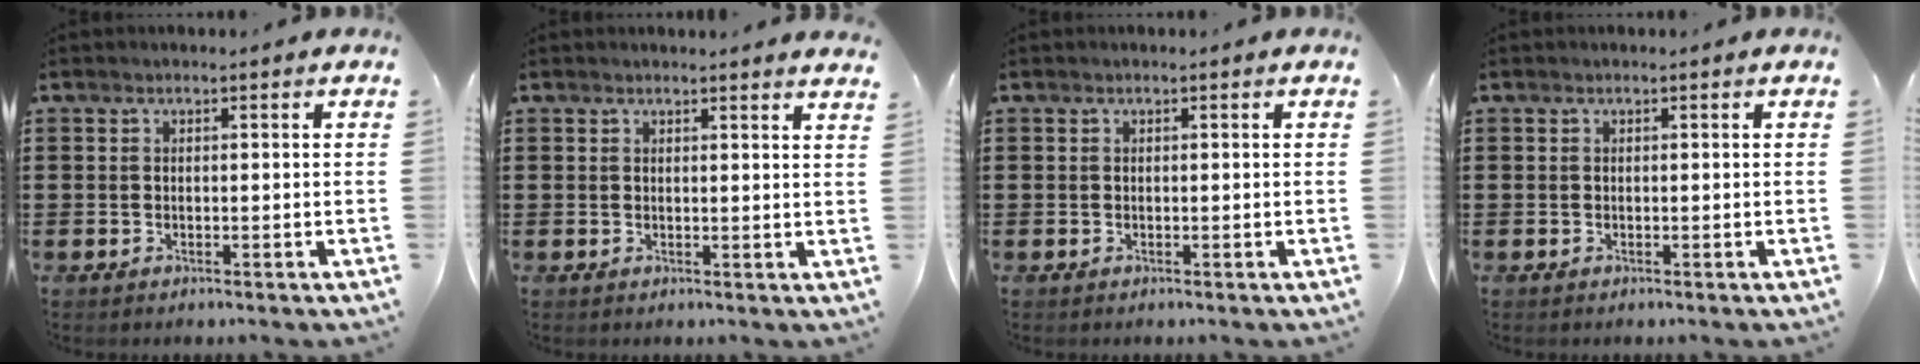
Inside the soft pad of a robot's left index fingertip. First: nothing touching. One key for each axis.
{"total": 1.5, "fx": 1.5, "fy": -0.2, "fz": 0.3, "tx": -0.009, "ty": -0.001, "tz": 0.029}
{"total": 0.0}
{"total": 0.0}